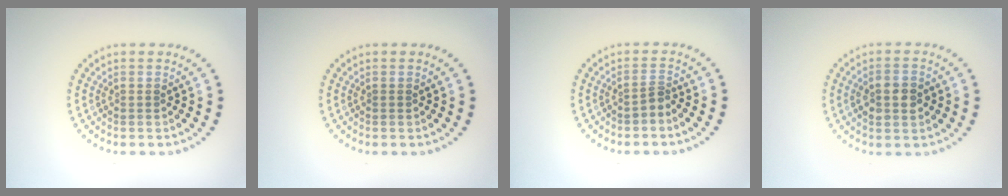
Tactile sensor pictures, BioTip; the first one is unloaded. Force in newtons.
{"total": 0.0}
{"total": 1.0, "press": 0.6, "slide": 0.8}
{"total": 2.4, "press": 2.4, "slide": 0.2}